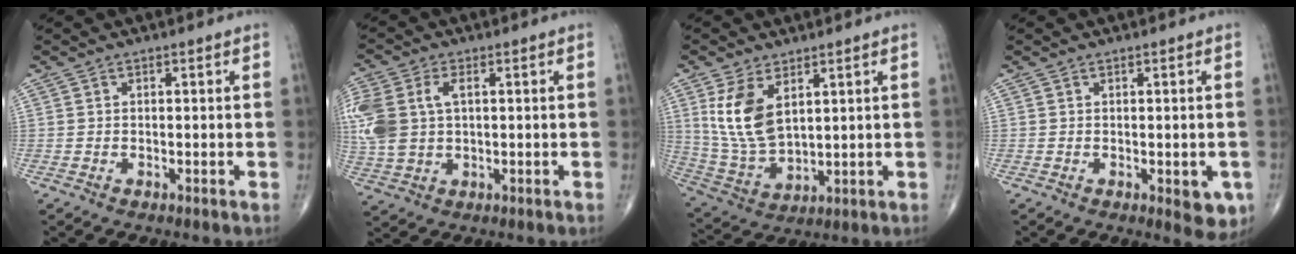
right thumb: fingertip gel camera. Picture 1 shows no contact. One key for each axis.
{"total": 13.7, "fx": 2.3, "fy": 8.9, "fz": 10.1, "tx": -0.269, "ty": 0.010, "tz": 0.049}
{"total": 11.4, "fx": 4.4, "fy": 6.1, "fz": 8.7, "tx": -0.167, "ty": -0.020, "tz": 0.103}
{"total": 4.6, "fx": -1.2, "fy": 1.9, "fz": 4.0, "tx": -0.028, "ty": -0.007, "tz": -0.009}